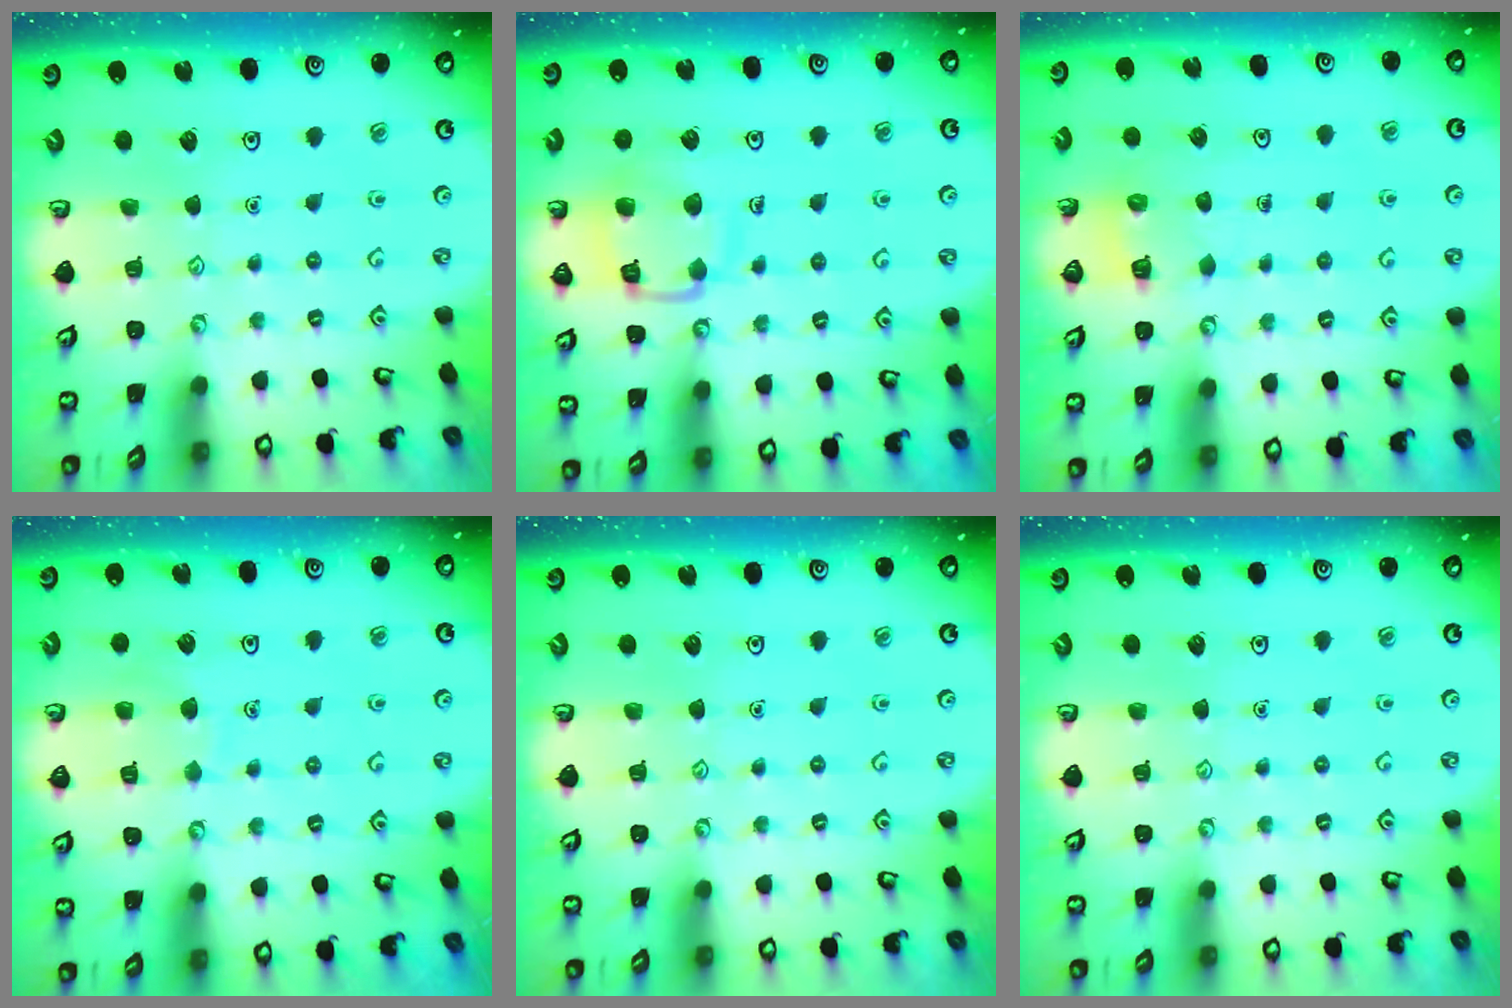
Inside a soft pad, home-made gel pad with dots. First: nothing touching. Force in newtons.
{"total": 12.0, "press": 12.0, "slide": 1.2}
{"total": 2.5, "press": 2.5, "slide": 0.1}
{"total": 5.8, "press": 5.8, "slide": 0.6}
{"total": 0.0}
{"total": 0.0}